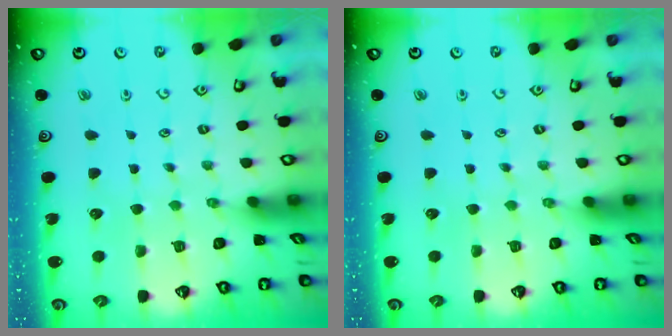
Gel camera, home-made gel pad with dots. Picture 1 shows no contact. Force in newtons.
{"total": 0.0}